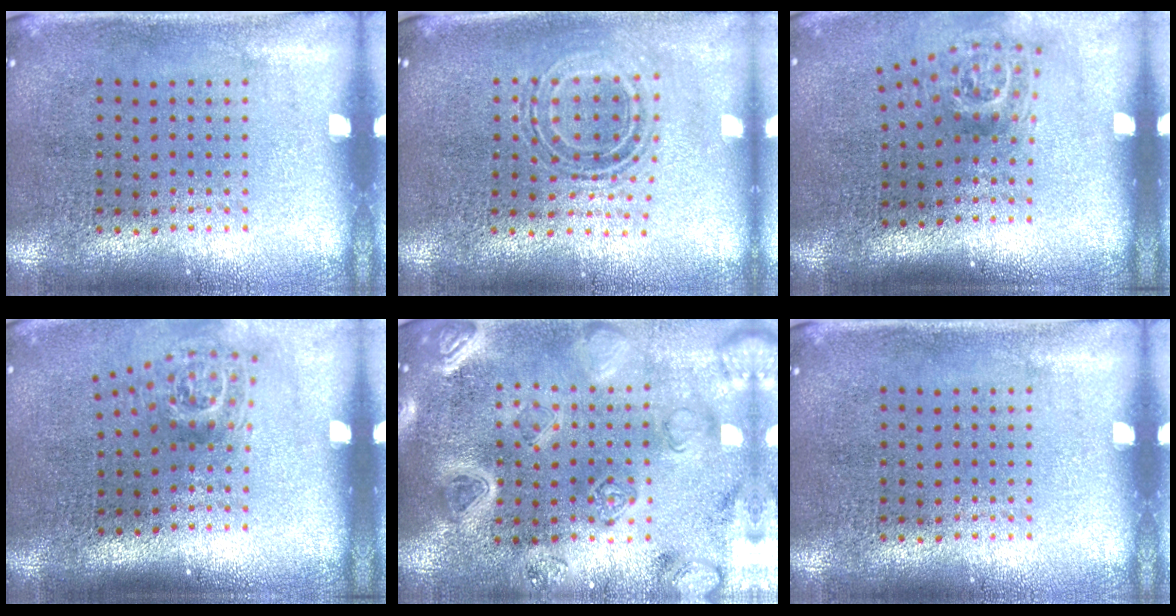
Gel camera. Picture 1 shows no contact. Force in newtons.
{"total": 0.8, "press": 0.8, "slide": 0.3}
{"total": 1.8, "press": 1.2, "slide": 1.3}
{"total": 1.8, "press": 1.2, "slide": 1.3}
{"total": 4.0, "press": 3.6, "slide": 1.7}
{"total": 0.0}